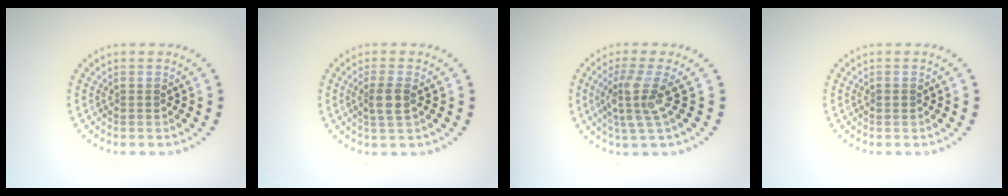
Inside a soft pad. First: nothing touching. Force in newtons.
{"total": 2.1, "press": 1.9, "slide": 1.0}
{"total": 3.4, "press": 2.5, "slide": 2.3}
{"total": 0.7, "press": 0.7, "slide": 0.2}